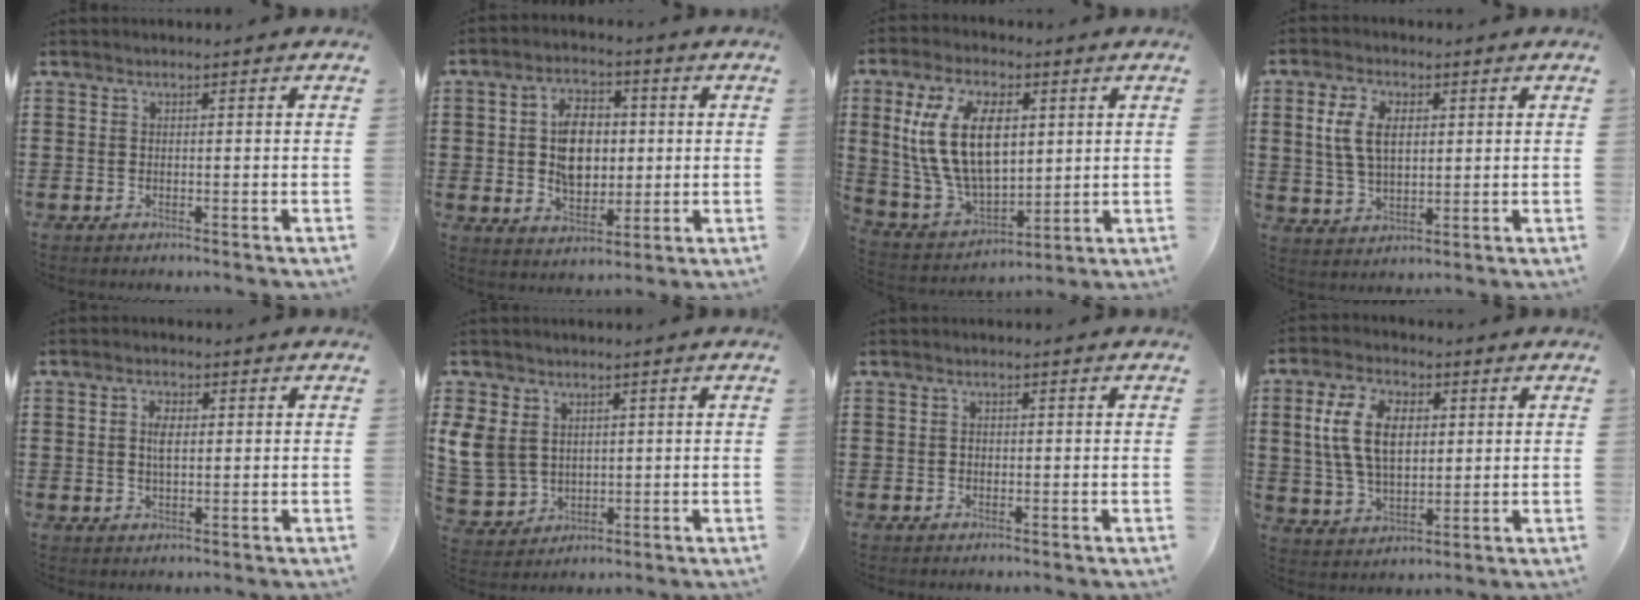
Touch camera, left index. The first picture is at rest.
{"total": 8.0, "force": [0.5, 5.2, 6.1], "torque": [-0.114, 0.005, 0.001]}
{"total": 14.3, "force": [3.8, 8.0, 11.2], "torque": [-0.260, 0.013, 0.069]}
{"total": 6.7, "force": [1.6, 4.1, 5.1], "torque": [-0.124, 0.010, 0.023]}
{"total": 3.0, "force": [0.6, 1.5, 2.5], "torque": [-0.054, 0.009, 0.008]}
{"total": 6.4, "force": [1.5, 5.7, 2.5], "torque": [-0.095, 0.009, 0.025]}
{"total": 0.7, "force": [-0.1, 0.5, 0.4], "torque": [-0.010, 0.001, -0.001]}
{"total": 9.8, "force": [2.3, 5.8, 7.5], "torque": [-0.184, 0.009, 0.034]}